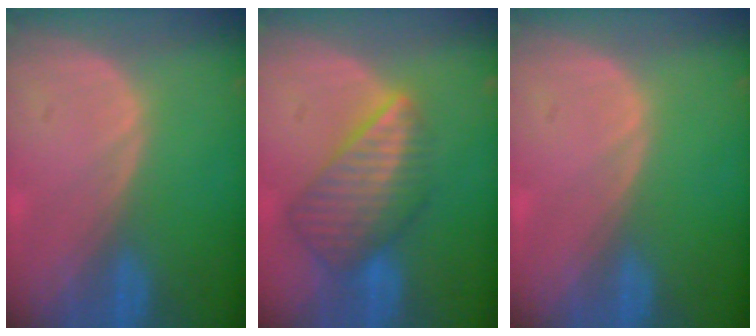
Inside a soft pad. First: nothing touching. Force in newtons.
{"total": 8.6, "press": 7.5, "slide": 4.1}
{"total": 0.0}